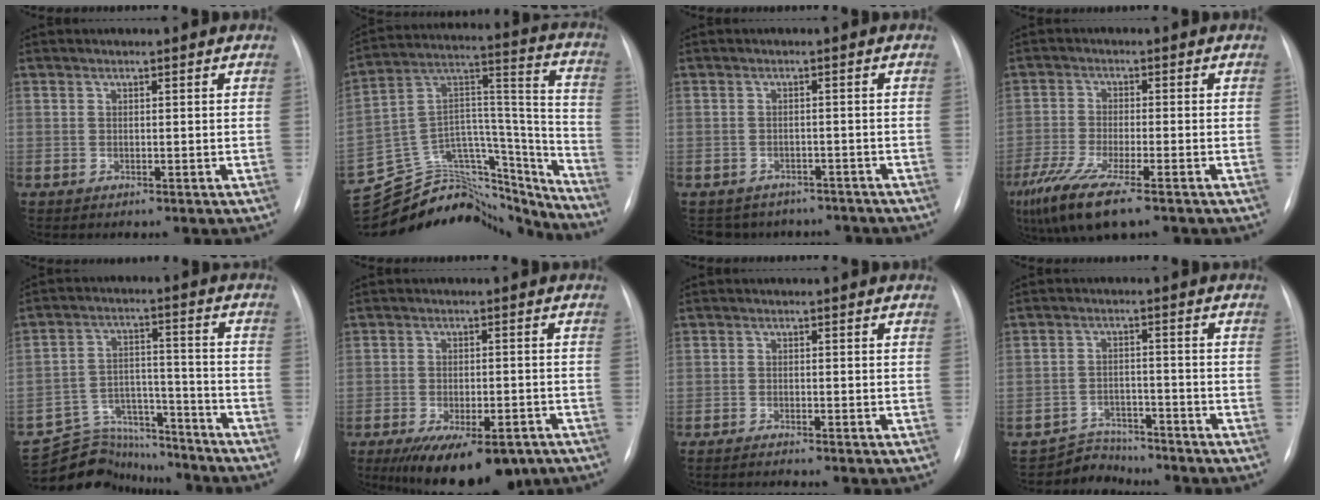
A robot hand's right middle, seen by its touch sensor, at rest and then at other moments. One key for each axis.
{"total": 29.1, "fx": -27.3, "fy": 7.2, "fz": 7.1, "tx": -0.125, "ty": 0.044, "tz": -0.412}
{"total": 8.5, "fx": -7.5, "fy": 4.1, "fz": 0.7, "tx": -0.010, "ty": 0.014, "tz": -0.084}
{"total": 11.3, "fx": -7.6, "fy": 1.9, "fz": 8.2, "tx": -0.159, "ty": -0.029, "tz": -0.130}
{"total": 12.2, "fx": -11.6, "fy": 3.6, "fz": -0.4, "tx": 0.008, "ty": 0.053, "tz": -0.186}
{"total": 13.7, "fx": -9.4, "fy": 5.4, "fz": 8.4, "tx": -0.119, "ty": -0.012, "tz": -0.130}
{"total": 3.9, "fx": -3.5, "fy": -0.4, "fz": 1.6, "tx": -0.019, "ty": -0.007, "tz": -0.053}
{"total": 4.9, "fx": -4.6, "fy": 1.2, "fz": -1.2, "tx": 0.019, "ty": 0.007, "tz": -0.076}